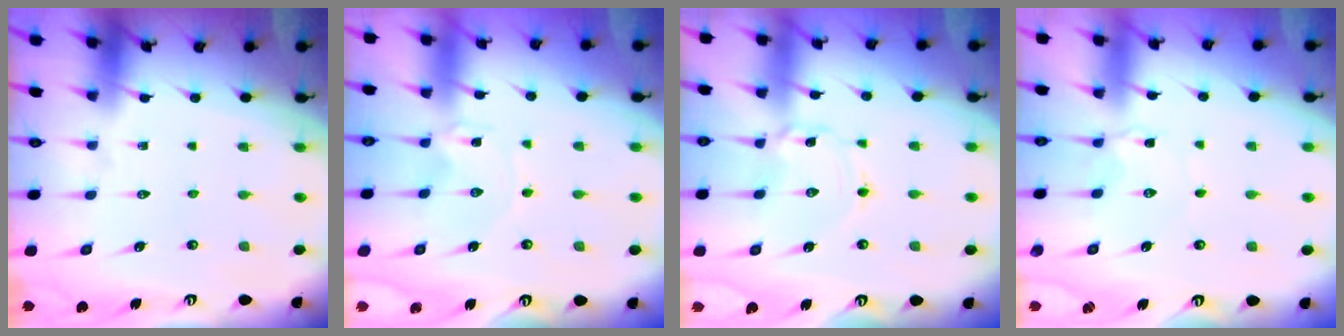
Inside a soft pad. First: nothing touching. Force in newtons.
{"total": 0.0}
{"total": 2.0, "press": 2.0, "slide": 0.1}
{"total": 2.2, "press": 2.2, "slide": 0.3}